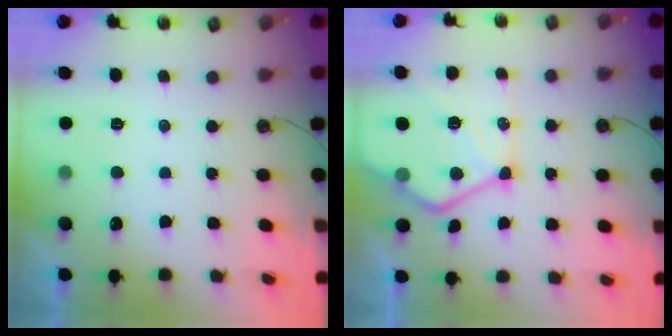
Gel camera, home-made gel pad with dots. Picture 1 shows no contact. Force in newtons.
{"total": 15.5, "press": 15.4, "slide": 1.4}